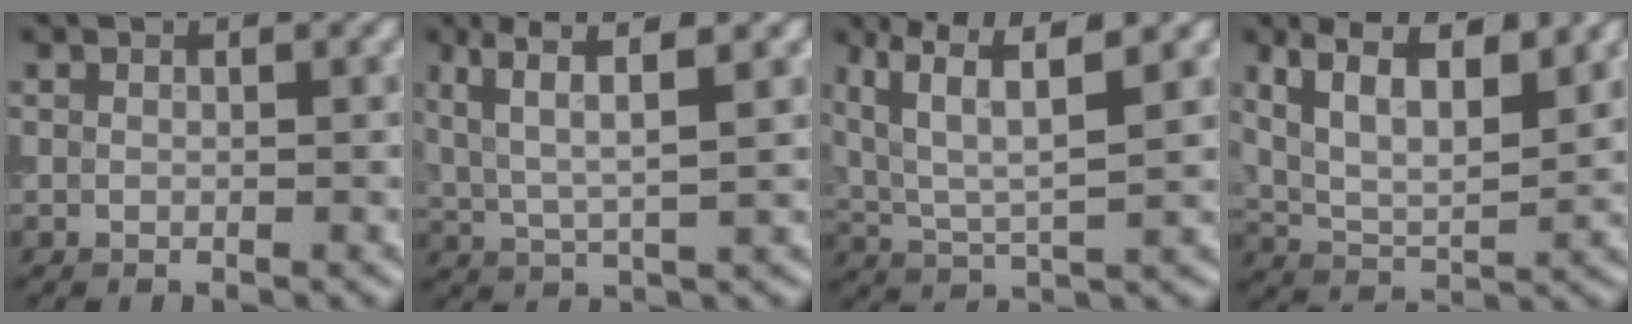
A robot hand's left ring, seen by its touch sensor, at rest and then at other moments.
{"total": 4.6, "force": [2.2, 1.0, 4.0], "torque": [-0.087, 0.004, 0.047]}
{"total": 6.7, "force": [3.0, 2.1, 5.6], "torque": [-0.119, 0.006, 0.061]}
{"total": 7.8, "force": [4.3, 2.7, 5.9], "torque": [-0.110, 0.013, 0.071]}